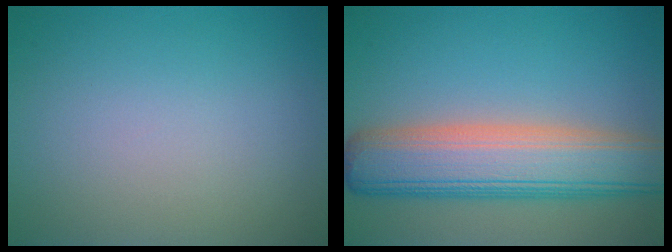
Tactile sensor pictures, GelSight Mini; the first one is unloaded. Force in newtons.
{"total": 9.1, "press": 9.1, "slide": 0.6}